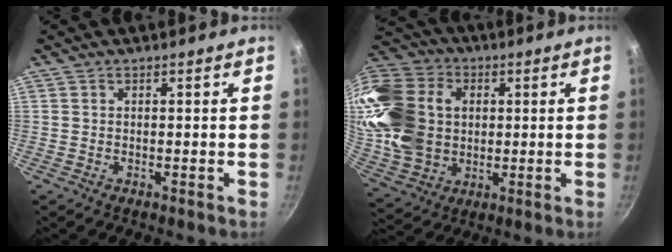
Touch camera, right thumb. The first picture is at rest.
{"total": 22.2, "force": [3.0, 17.3, 13.6], "torque": [-0.257, 0.015, 0.067]}